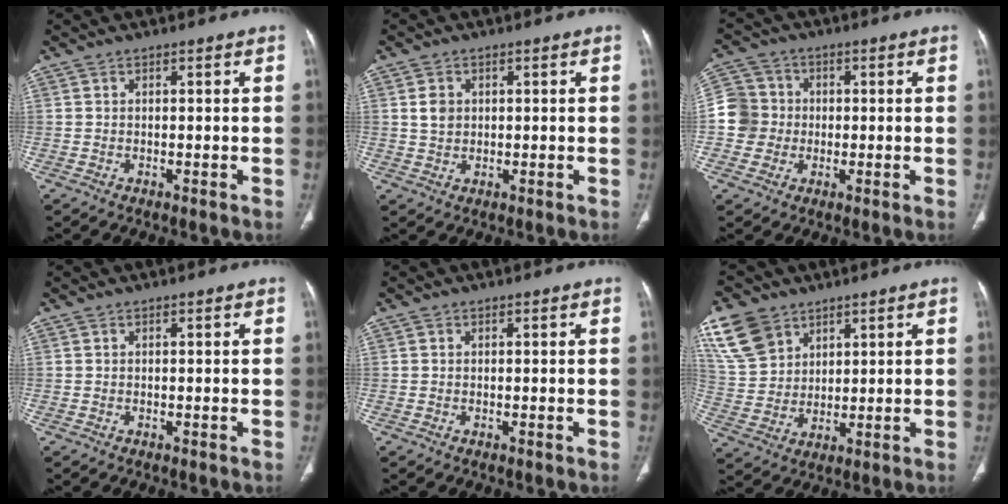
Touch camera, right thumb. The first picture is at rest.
{"total": 3.1, "force": [0.8, 2.5, 1.6], "torque": [-0.019, -0.003, 0.019]}
{"total": 8.0, "force": [-0.6, 7.8, 1.7], "torque": [-0.010, 0.016, -0.017]}
{"total": 0.0}
{"total": 0.0}
{"total": 11.8, "force": [6.8, 8.3, 4.8], "torque": [-0.082, -0.018, 0.146]}